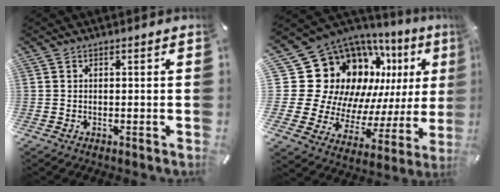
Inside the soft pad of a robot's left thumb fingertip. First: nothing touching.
{"total": 20.5, "force": [10.1, 15.1, 9.4], "torque": [-0.153, -0.117, 0.226]}